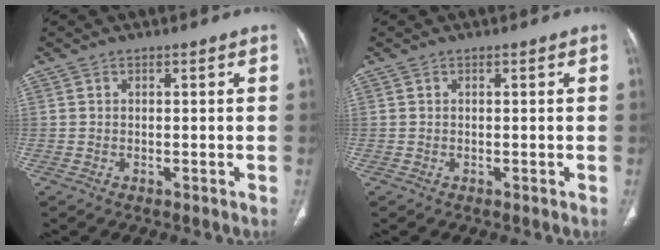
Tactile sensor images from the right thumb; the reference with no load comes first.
{"total": 0.0}